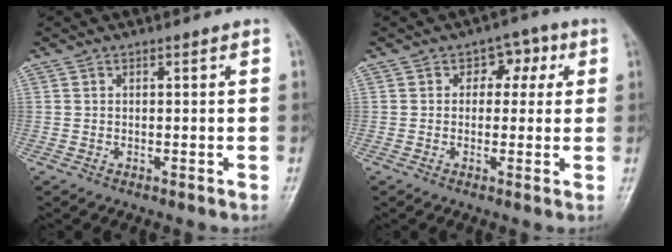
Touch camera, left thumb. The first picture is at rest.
{"total": 5.2, "force": [1.4, 3.9, 3.2], "torque": [-0.001, 0.005, 0.009]}